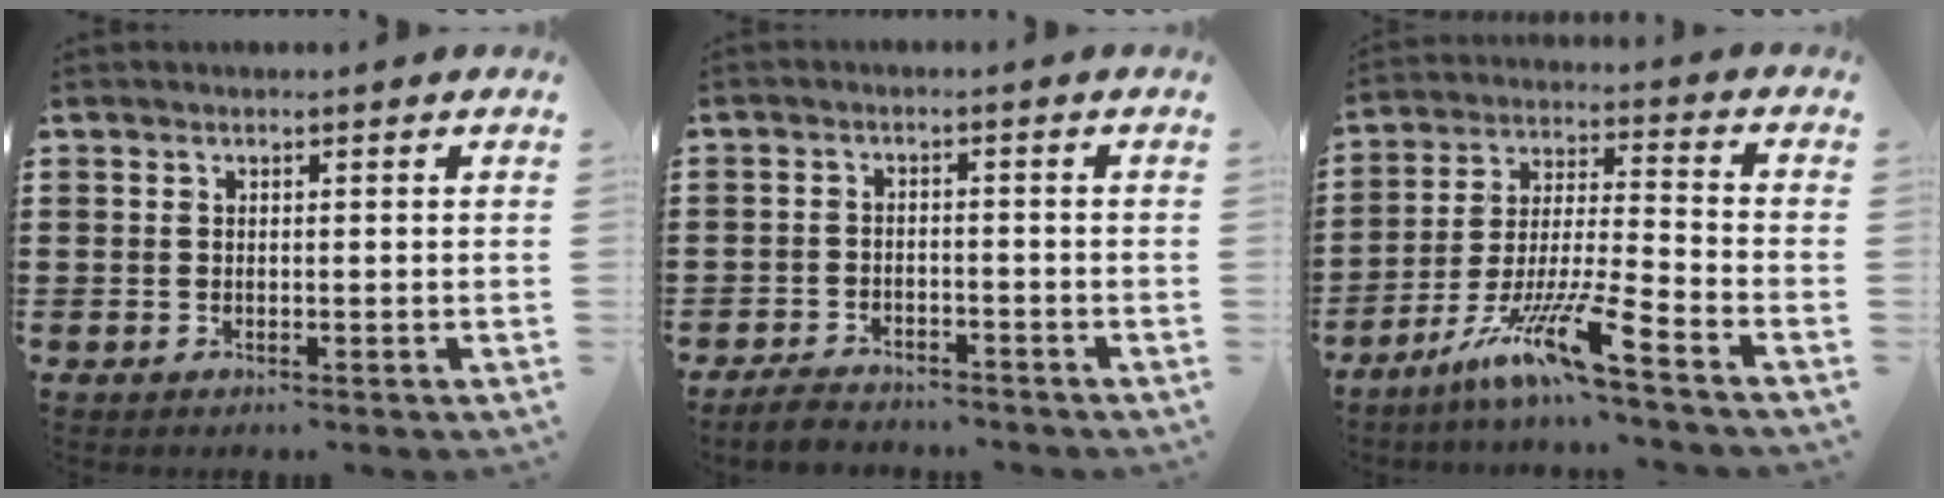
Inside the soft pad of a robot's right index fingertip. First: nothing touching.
{"total": 1.4, "force": [-1.4, 0.2, 0.0], "torque": [-0.004, 0.002, -0.030]}
{"total": 12.3, "force": [-9.1, 0.3, 8.2], "torque": [-0.161, 0.000, -0.177]}